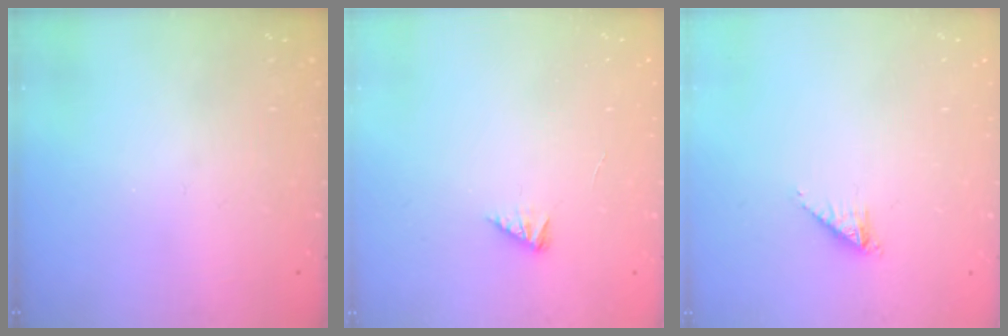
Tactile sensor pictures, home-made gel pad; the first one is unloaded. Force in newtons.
{"total": 1.9, "press": 1.8, "slide": 0.4}
{"total": 2.2, "press": 2.2, "slide": 0.3}